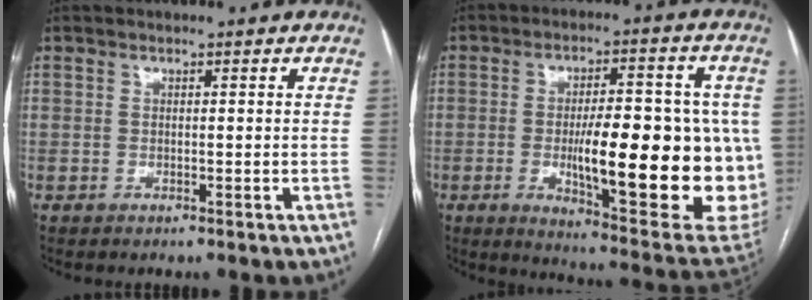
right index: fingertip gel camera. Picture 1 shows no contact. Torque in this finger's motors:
{"motor_torque": [2.05, -0.09, 0.66, 0.21]}